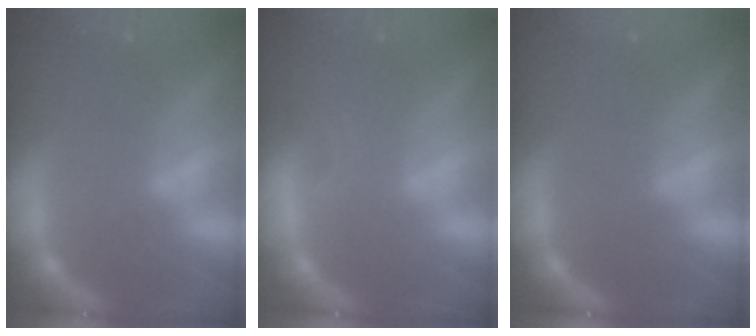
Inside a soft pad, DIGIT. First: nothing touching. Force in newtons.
{"total": 1.9}
{"total": 0.0}